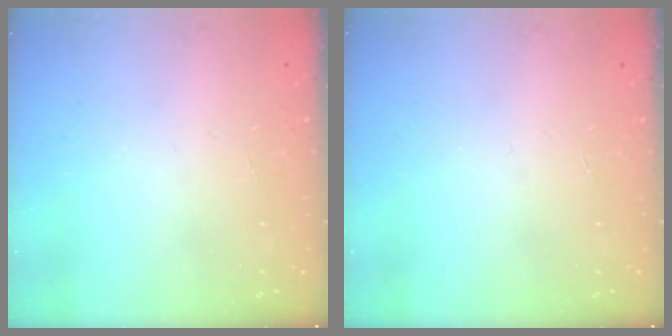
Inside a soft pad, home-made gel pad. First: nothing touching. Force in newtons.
{"total": 0.0}